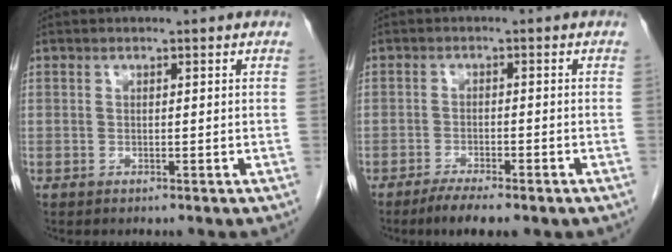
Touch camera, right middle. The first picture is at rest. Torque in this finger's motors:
{"motor_torque": [1.00, -0.71, 0.04, 0.07]}